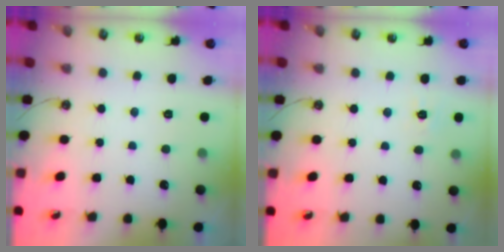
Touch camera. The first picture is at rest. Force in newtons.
{"total": 5.7, "press": 5.7, "slide": 0.6}